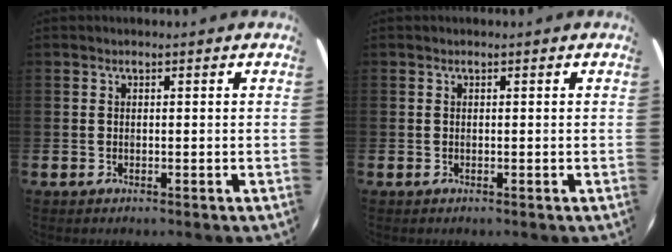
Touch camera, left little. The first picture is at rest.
{"total": 0.0}